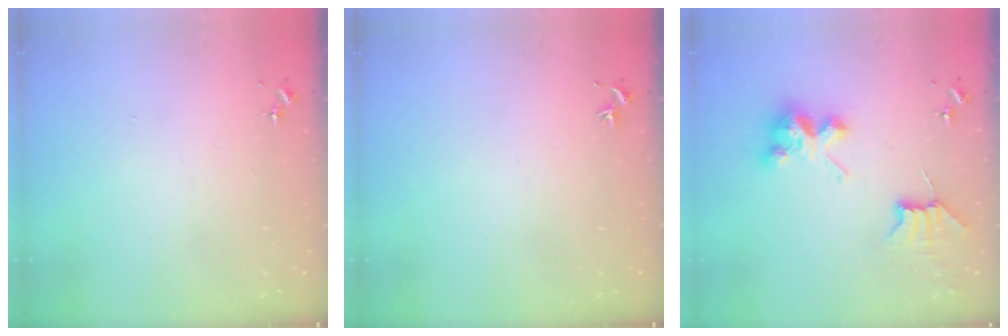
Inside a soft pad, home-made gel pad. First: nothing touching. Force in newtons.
{"total": 0.0}
{"total": 8.5, "press": 8.5, "slide": 0.6}